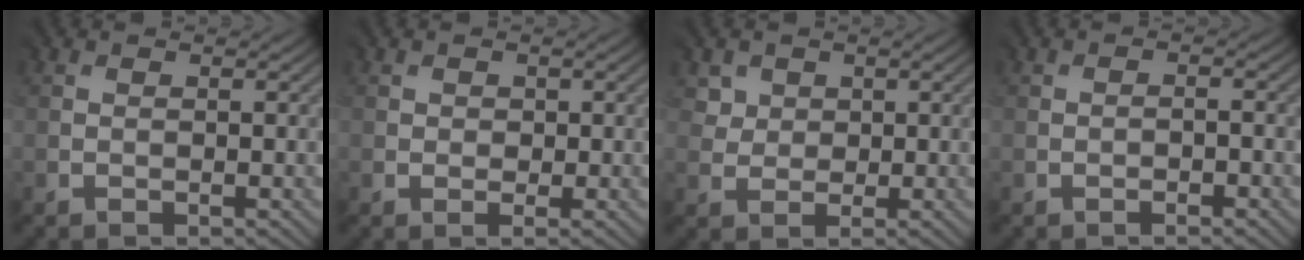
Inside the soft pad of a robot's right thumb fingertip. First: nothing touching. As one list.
[{"total": 1.2, "force": [0.2, 1.0, 0.7], "torque": [-0.010, -0.004, 0.007]}, {"total": 2.7, "force": [1.5, 2.3, 0.1], "torque": [-0.002, -0.004, 0.031]}, {"total": 1.0, "force": [-0.7, 0.2, 0.8], "torque": [-0.005, 0.002, -0.014]}]